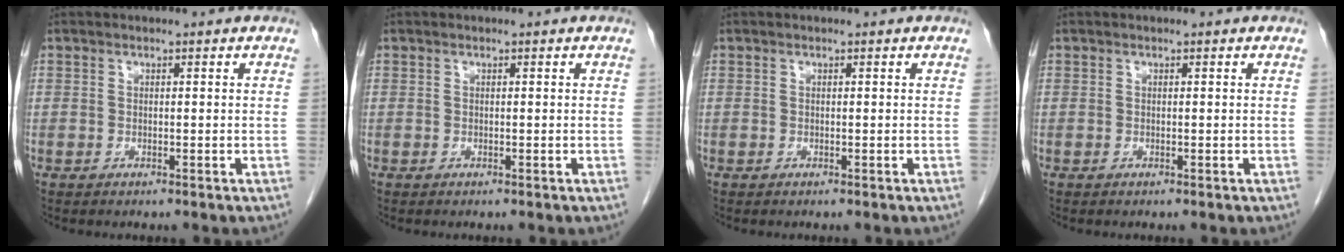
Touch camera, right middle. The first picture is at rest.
{"total": 0.0}
{"total": 0.0}
{"total": 0.0}